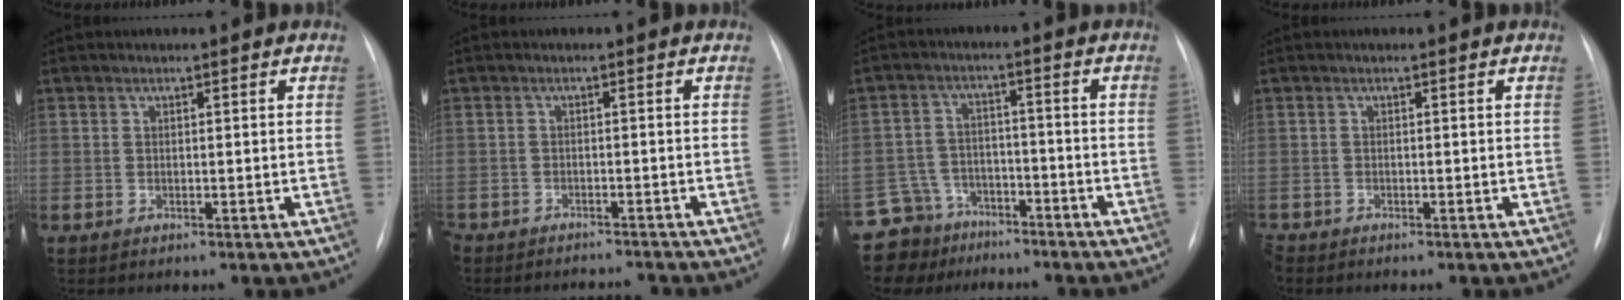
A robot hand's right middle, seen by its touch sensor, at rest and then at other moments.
{"total": 6.5, "force": [-6.4, 1.1, 0.9], "torque": [-0.008, -0.001, -0.085]}
{"total": 9.1, "force": [-7.0, 5.8, -0.4], "torque": [-0.004, 0.034, -0.116]}
{"total": 1.1, "force": [-1.1, 0.1, 0.1], "torque": [-0.004, -0.004, -0.018]}